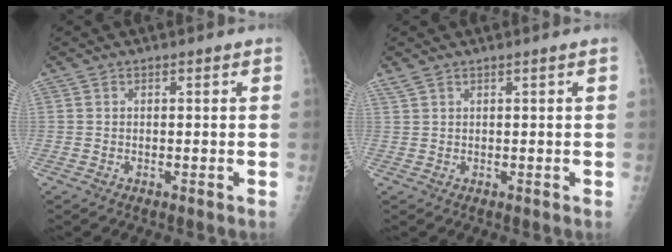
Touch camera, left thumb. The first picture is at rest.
{"total": 1.3, "force": [1.0, -0.1, 0.8], "torque": [-0.026, 0.011, 0.028]}